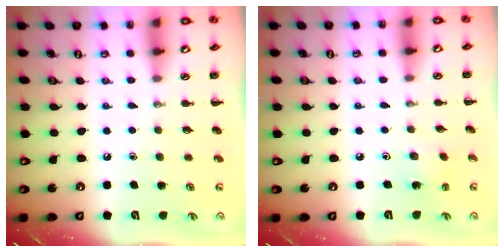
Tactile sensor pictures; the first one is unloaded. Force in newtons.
{"total": 1.5, "press": 1.3, "slide": 0.6}